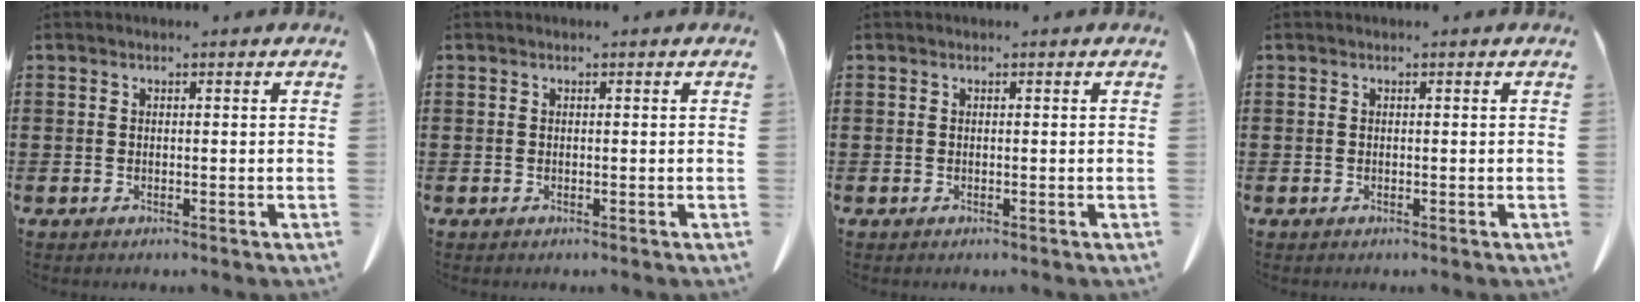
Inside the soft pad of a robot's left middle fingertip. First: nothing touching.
{"total": 0.0}
{"total": 0.0}
{"total": 0.0}